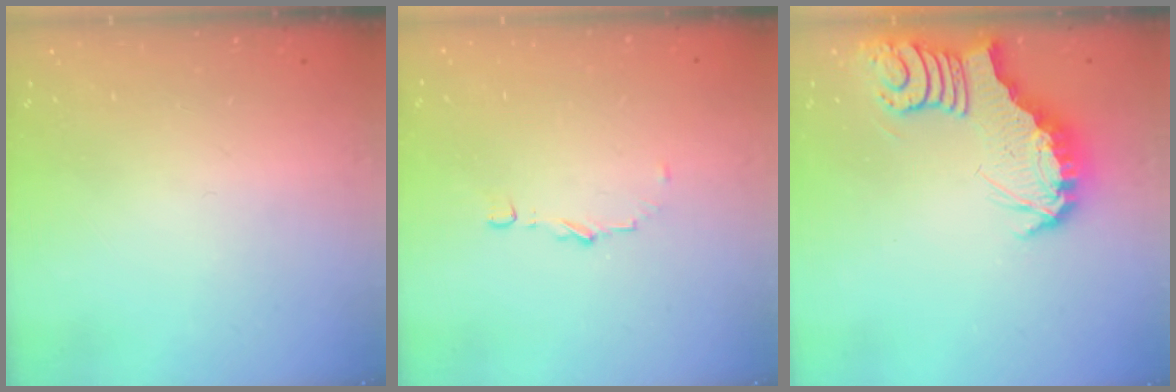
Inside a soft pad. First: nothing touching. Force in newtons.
{"total": 3.7, "press": 3.7, "slide": 0.3}
{"total": 6.3, "press": 6.3, "slide": 0.8}